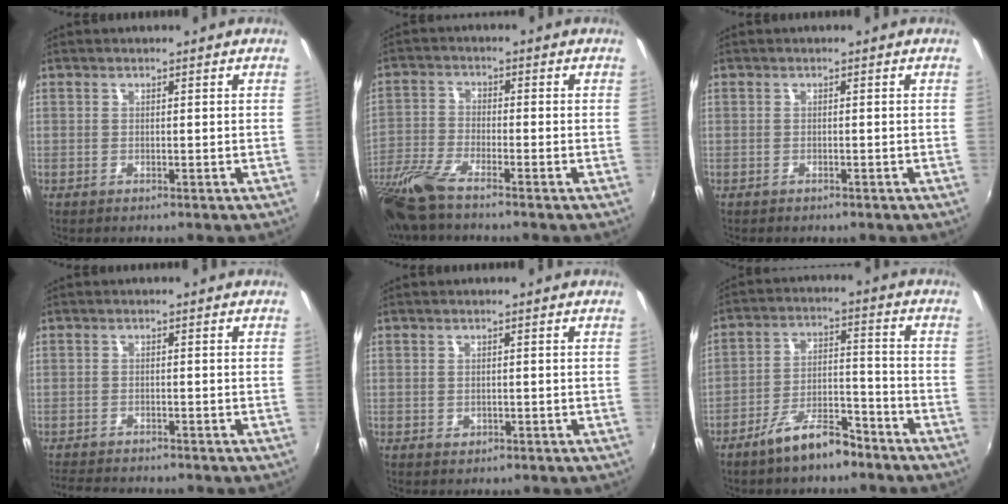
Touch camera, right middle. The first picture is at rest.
{"total": 9.9, "force": [-7.9, 1.3, 5.9], "torque": [-0.140, -0.028, -0.160]}
{"total": 0.7, "force": [-0.6, 0.4, 0.1], "torque": [-0.004, 0.000, -0.008]}
{"total": 6.0, "force": [-5.6, 1.0, 1.9], "torque": [-0.056, -0.014, -0.091]}
{"total": 0.7, "force": [-0.2, 0.6, 0.3], "torque": [-0.001, -0.001, -0.002]}
{"total": 9.2, "force": [-7.1, 2.9, 5.0], "torque": [-0.095, 0.014, -0.116]}